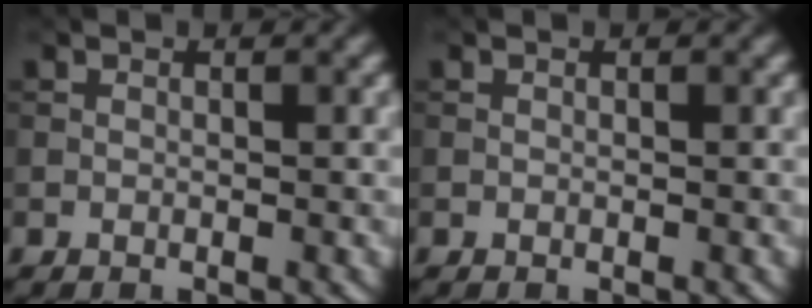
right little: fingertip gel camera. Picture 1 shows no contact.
{"total": 0.0}